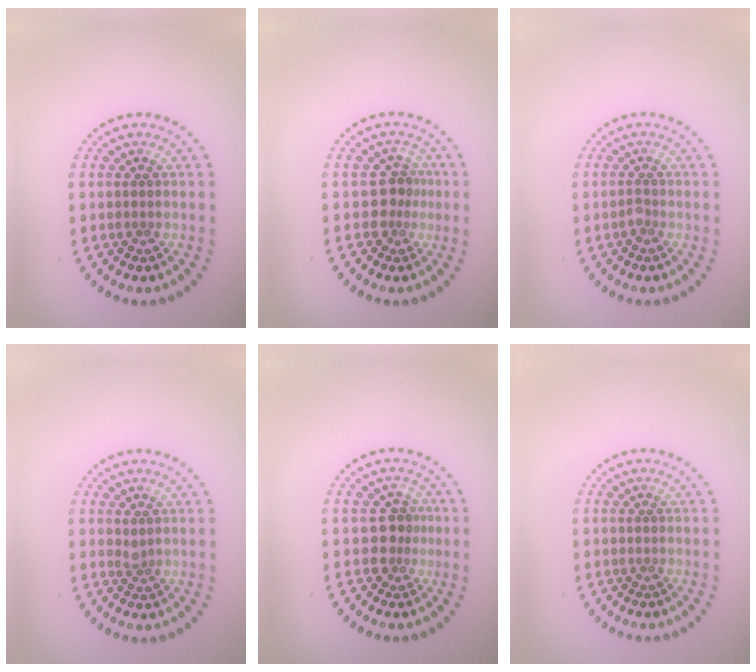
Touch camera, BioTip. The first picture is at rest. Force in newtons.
{"total": 2.4, "press": 1.8, "slide": 1.5}
{"total": 0.8, "press": 0.5, "slide": 0.6}
{"total": 0.7, "press": 0.5, "slide": 0.5}
{"total": 2.3, "press": 1.8, "slide": 1.5}
{"total": 0.0}